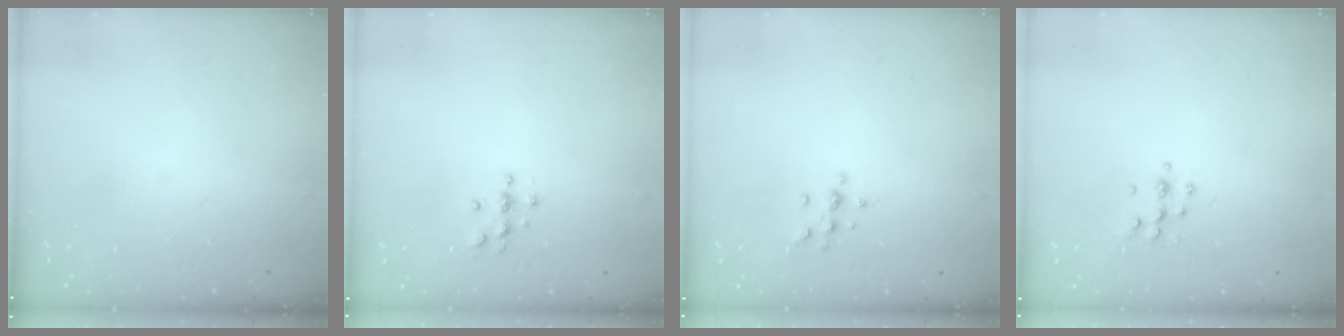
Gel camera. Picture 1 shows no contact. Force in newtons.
{"total": 3.3, "press": 3.3, "slide": 0.4}
{"total": 5.6, "press": 5.6, "slide": 0.6}
{"total": 4.8, "press": 4.7, "slide": 0.5}